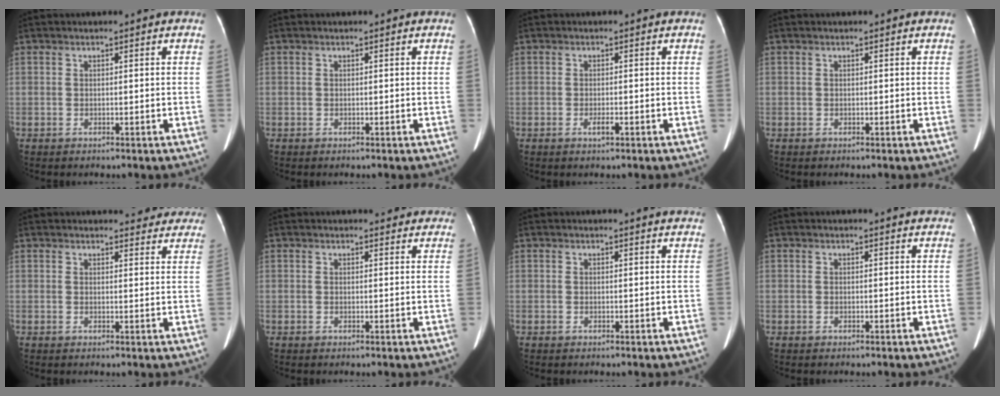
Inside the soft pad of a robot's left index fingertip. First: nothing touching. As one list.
[{"total": 0.0}, {"total": 1.3, "force": [-0.7, 0.3, 1.1], "torque": [-0.021, -0.002, -0.010]}, {"total": 0.0}, {"total": 11.0, "force": [10.4, 2.8, 2.5], "torque": [0.003, -0.010, 0.094]}, {"total": 6.9, "force": [6.3, 1.8, 2.0], "torque": [-0.009, 0.002, 0.058]}, {"total": 5.0, "force": [4.8, 0.1, 1.2], "torque": [-0.013, -0.003, 0.033]}, {"total": 3.5, "force": [3.4, 0.3, 0.6], "torque": [-0.010, -0.003, 0.022]}]